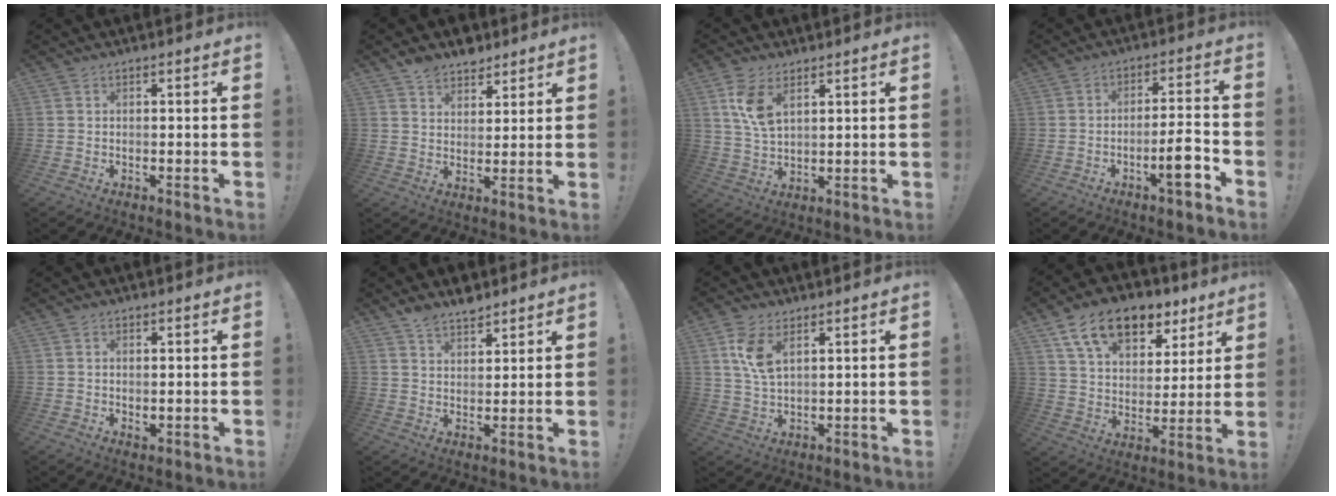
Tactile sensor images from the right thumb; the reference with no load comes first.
{"total": 7.2, "force": [5.7, 4.1, 1.3], "torque": [-0.011, -0.038, 0.107]}
{"total": 8.5, "force": [4.4, 4.4, 5.8], "torque": [-0.102, -0.016, 0.080]}
{"total": 9.1, "force": [-4.4, 1.7, 7.7], "torque": [-0.105, 0.019, -0.074]}
{"total": 1.2, "force": [0.4, 0.7, 0.9], "torque": [-0.005, -0.003, 0.007]}
{"total": 5.7, "force": [4.8, 2.2, 1.9], "torque": [-0.018, -0.030, 0.086]}
{"total": 7.8, "force": [4.0, 3.9, 5.4], "torque": [-0.103, -0.020, 0.069]}
{"total": 16.4, "force": [10.3, 9.6, 8.5], "torque": [-0.143, -0.056, 0.188]}